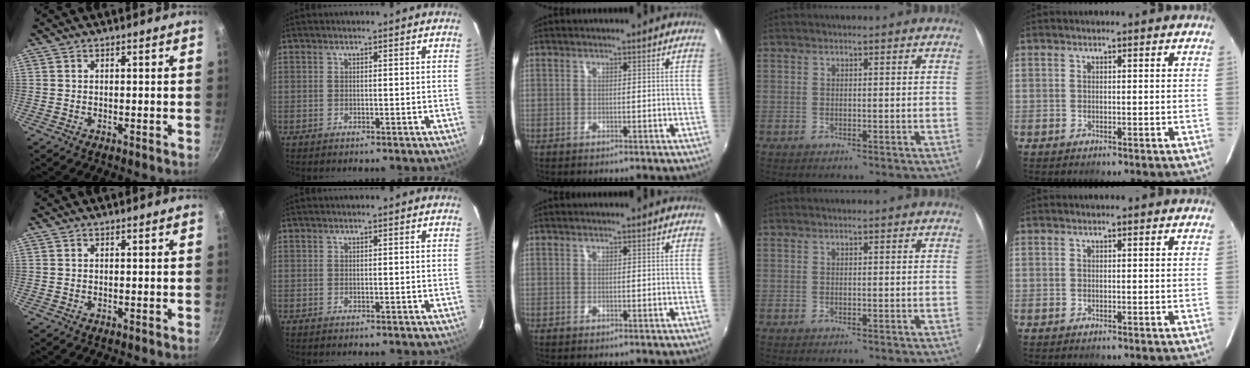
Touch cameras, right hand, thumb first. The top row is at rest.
{}